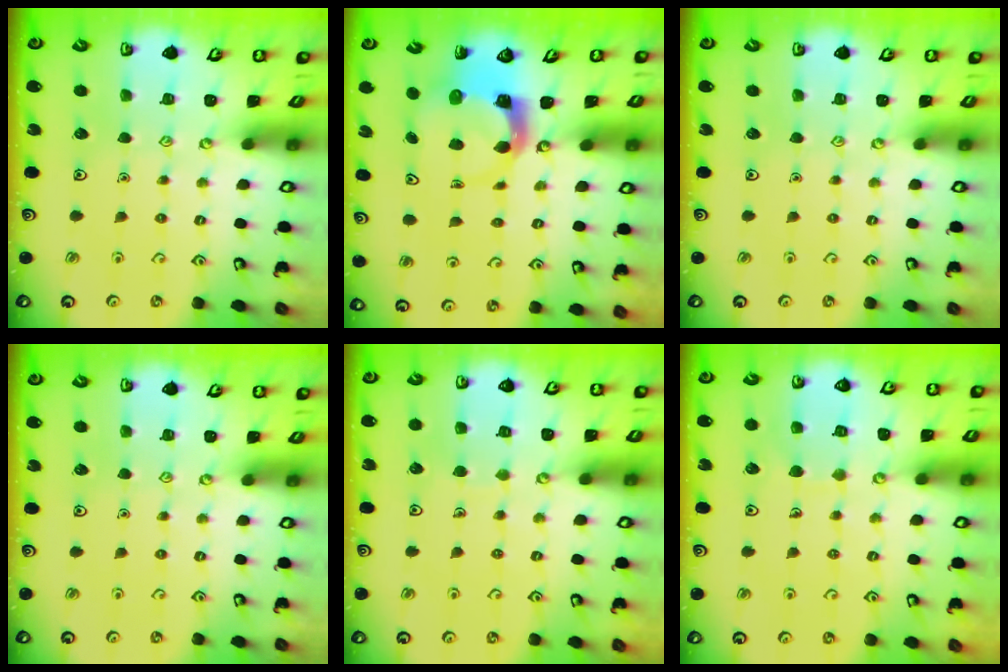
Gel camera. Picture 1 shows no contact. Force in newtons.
{"total": 3.8, "press": 3.8, "slide": 0.6}
{"total": 0.0}
{"total": 0.0}
{"total": 4.7, "press": 4.6, "slide": 0.4}
{"total": 7.4, "press": 7.4, "slide": 0.4}